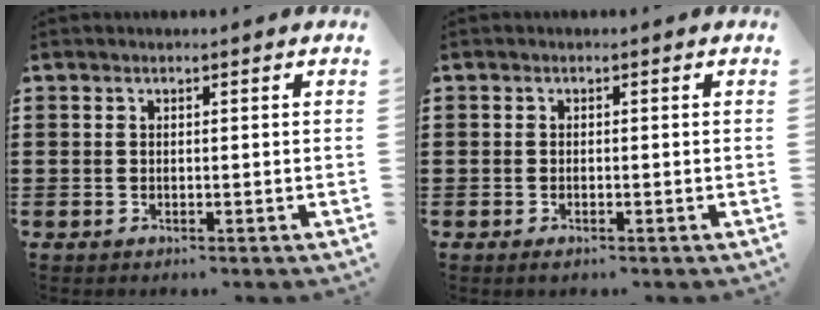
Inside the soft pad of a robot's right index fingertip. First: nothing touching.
{"total": 0.5, "force": [-0.3, 0.1, 0.4], "torque": [-0.008, -0.005, -0.005]}